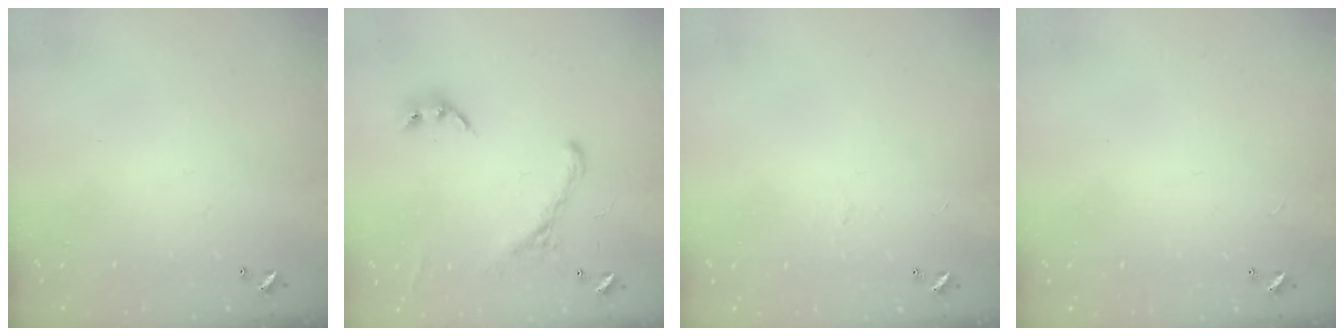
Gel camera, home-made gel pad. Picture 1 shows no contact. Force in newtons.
{"total": 2.9, "press": 2.7, "slide": 1.2}
{"total": 0.0}
{"total": 2.8, "press": 2.8, "slide": 0.3}